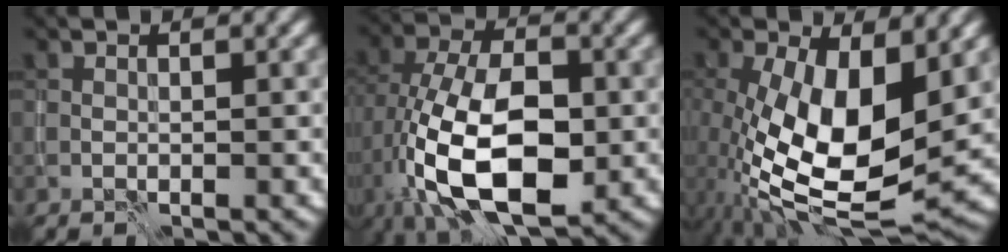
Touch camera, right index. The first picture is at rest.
{"total": 13.5, "force": [-3.7, 7.0, 11.0], "torque": [-0.213, -0.006, -0.067]}
{"total": 12.9, "force": [-0.6, 5.7, 11.6], "torque": [-0.210, -0.015, -0.014]}